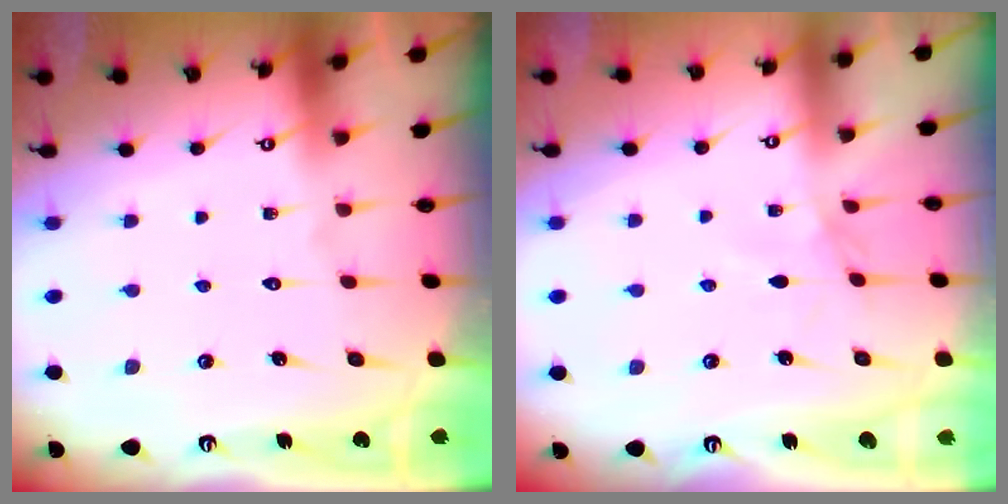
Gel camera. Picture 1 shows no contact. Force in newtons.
{"total": 2.0, "press": 1.9, "slide": 0.4}